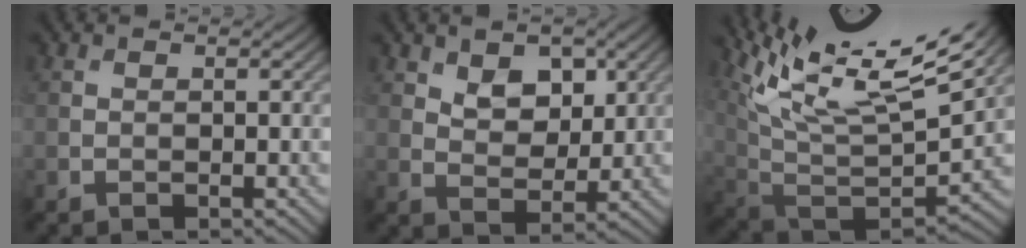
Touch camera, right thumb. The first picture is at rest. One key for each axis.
{"total": 5.4, "fx": 2.5, "fy": 3.3, "fz": 3.3, "tx": -0.052, "ty": -0.018, "tz": 0.038}
{"total": 16.3, "fx": 11.1, "fy": 4.4, "fz": 11.0, "tx": -0.234, "ty": 0.010, "tz": 0.171}